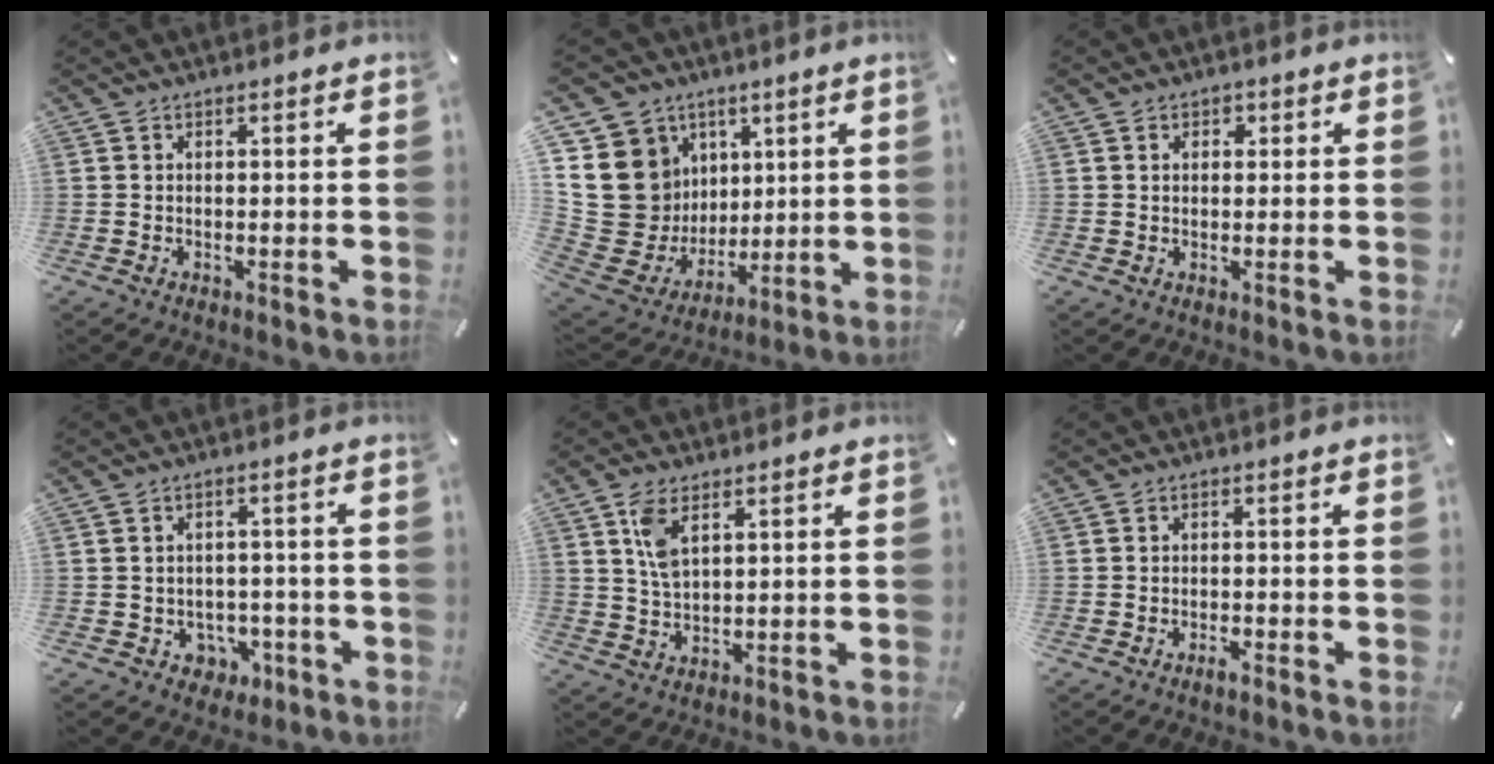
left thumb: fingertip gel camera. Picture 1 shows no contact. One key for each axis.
{"total": 17.8, "fx": 2.9, "fy": 16.8, "fz": 5.4, "tx": -0.084, "ty": -0.031, "tz": 0.087}
{"total": 1.8, "fx": 0.4, "fy": 1.6, "fz": 0.6, "tx": 0.003, "ty": 0.002, "tz": 0.001}
{"total": 4.9, "fx": -0.7, "fy": 4.6, "fz": 1.5, "tx": -0.015, "ty": 0.001, "tz": -0.012}
{"total": 6.0, "fx": 2.9, "fy": 2.7, "fz": 4.4, "tx": -0.104, "ty": 0.001, "tz": 0.051}
{"total": 1.8, "fx": -1.2, "fy": 0.6, "fz": 1.1, "tx": -0.020, "ty": 0.004, "tz": -0.024}